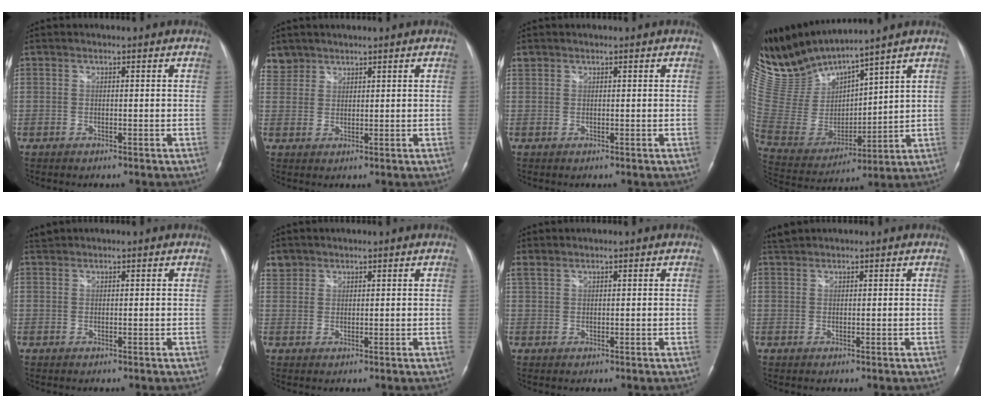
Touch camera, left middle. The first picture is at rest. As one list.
[{"total": 3.1, "force": [2.6, 1.7, -0.4], "torque": [0.015, 0.008, 0.051]}, {"total": 0.9, "force": [0.7, 0.6, 0.0], "torque": [-0.001, 0.014, 0.014]}, {"total": 13.8, "force": [13.2, 0.2, 4.0], "torque": [-0.110, 0.001, 0.286]}, {"total": 1.0, "force": [0.9, 0.0, -0.1], "torque": [-0.009, 0.012, 0.024]}, {"total": 2.4, "force": [1.8, 1.5, -0.2], "torque": [0.009, 0.010, 0.033]}, {"total": 1.3, "force": [1.2, 0.3, 0.4], "torque": [-0.021, 0.016, 0.033]}, {"total": 1.4, "force": [1.4, 0.1, 0.0], "torque": [-0.009, 0.012, 0.032]}]